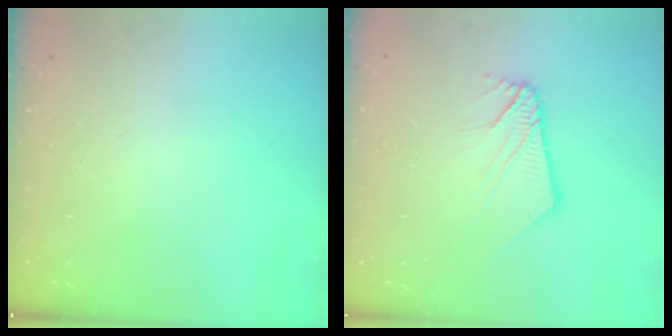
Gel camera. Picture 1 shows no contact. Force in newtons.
{"total": 9.9, "press": 9.8, "slide": 1.1}